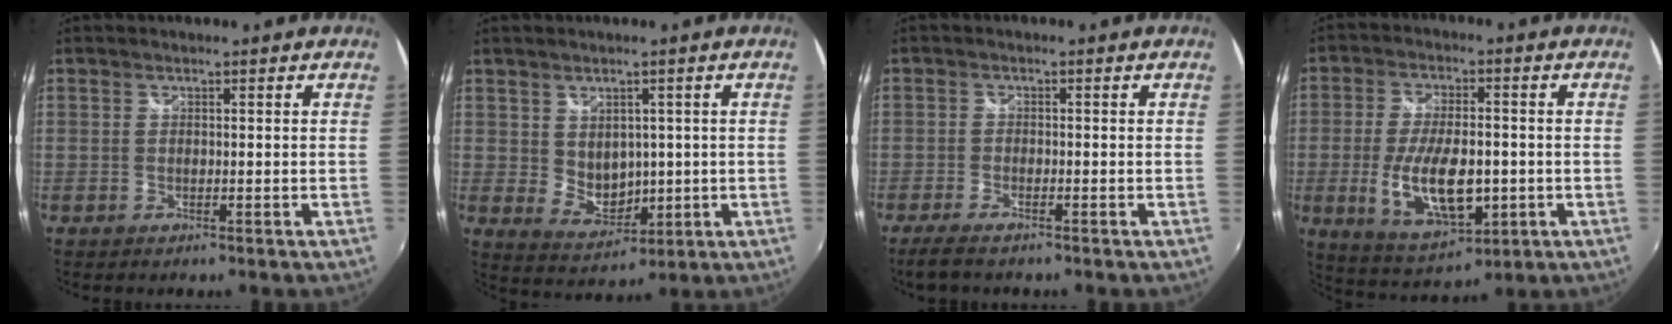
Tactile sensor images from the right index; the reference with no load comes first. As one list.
[{"total": 6.0, "force": [1.1, 5.0, 3.1], "torque": [-0.052, -0.006, 0.039]}, {"total": 4.4, "force": [-3.4, 1.1, 2.5], "torque": [-0.065, -0.013, -0.067]}, {"total": 13.9, "force": [-2.7, 6.3, 12.1], "torque": [-0.235, -0.020, -0.033]}]